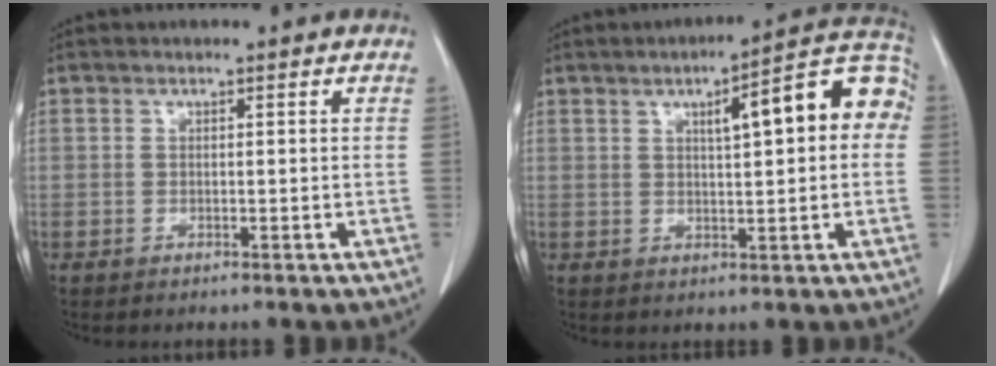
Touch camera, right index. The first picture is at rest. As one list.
[{"total": 12.7, "force": [3.0, 2.6, 12.0], "torque": [-0.155, 0.038, 0.033]}]